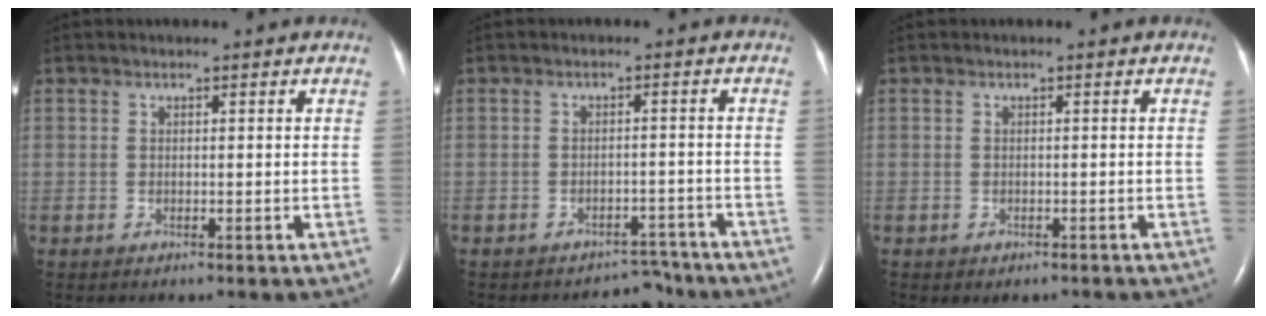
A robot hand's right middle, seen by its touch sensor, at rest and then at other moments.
{"total": 4.0, "force": [-3.7, 1.4, -0.6], "torque": [0.008, 0.015, -0.050]}
{"total": 1.4, "force": [-1.1, 0.7, 0.5], "torque": [-0.005, -0.001, -0.012]}